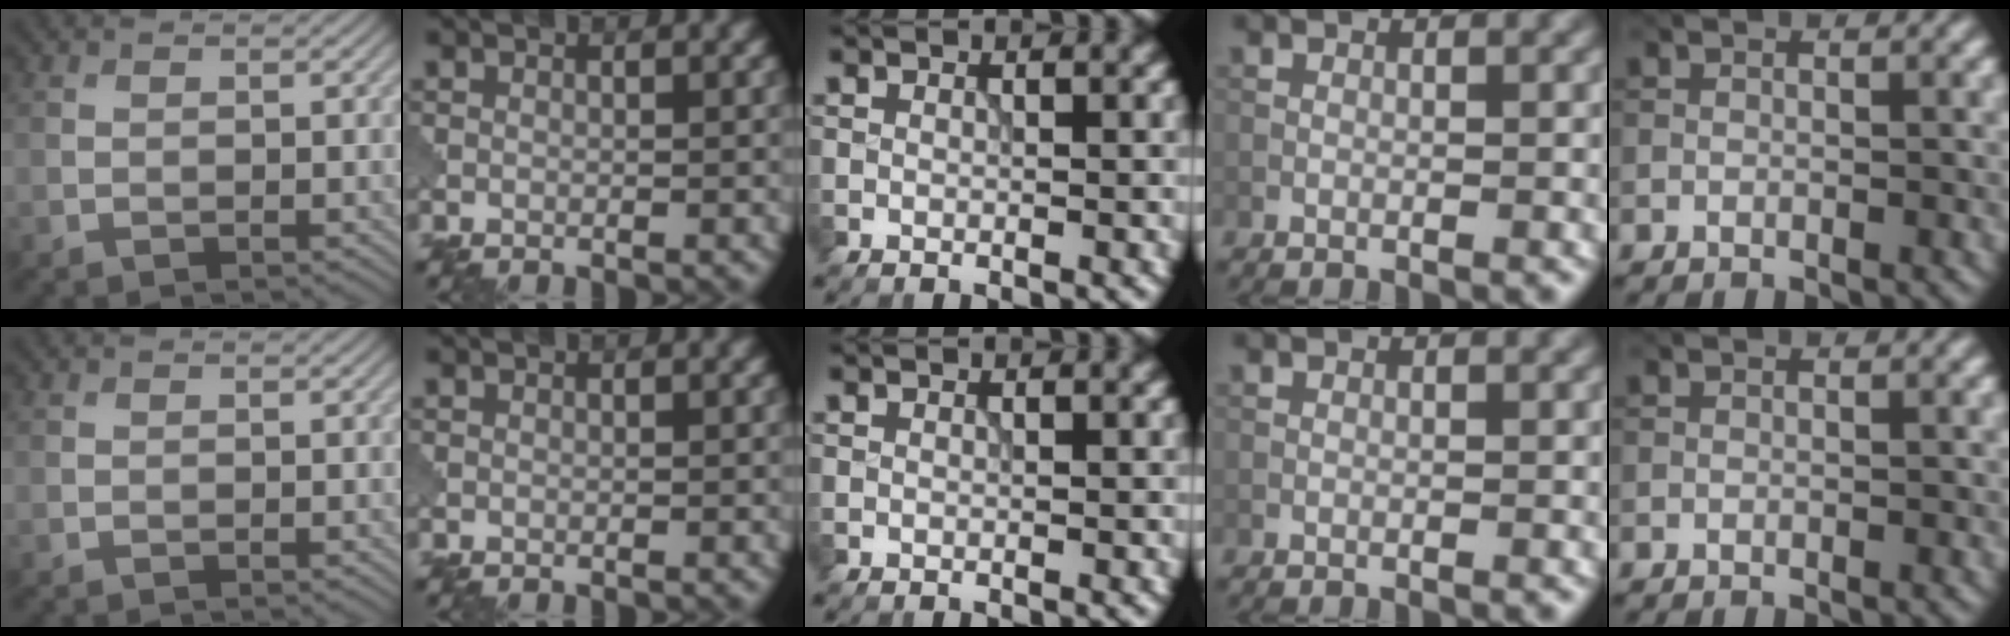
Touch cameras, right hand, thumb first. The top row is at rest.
{}